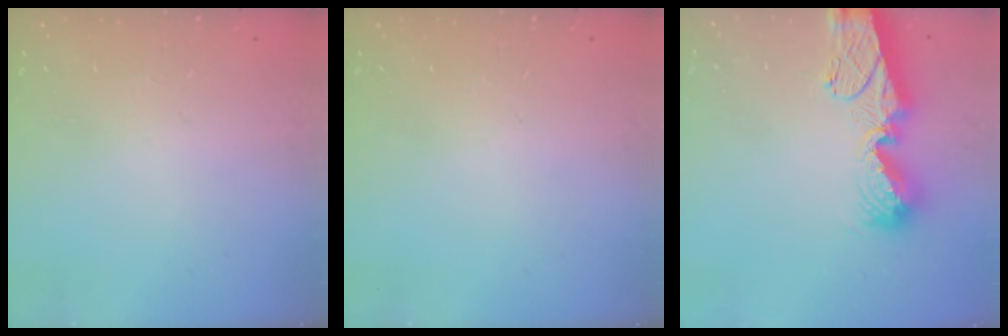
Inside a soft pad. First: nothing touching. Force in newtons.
{"total": 0.0}
{"total": 12.9, "press": 12.9, "slide": 1.4}